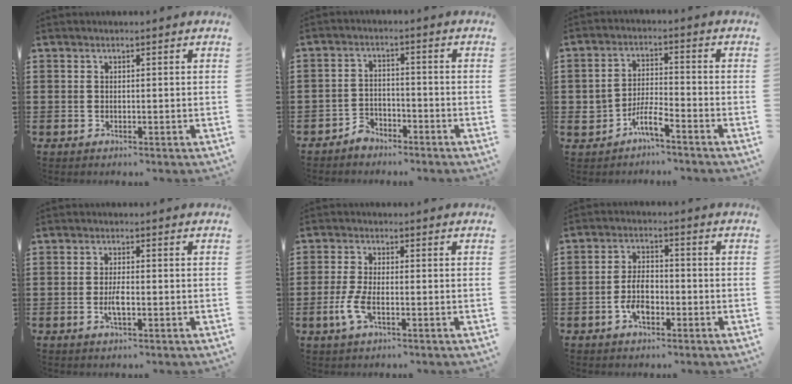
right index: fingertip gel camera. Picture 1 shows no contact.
{"total": 3.3, "force": [-2.9, 1.4, 0.4], "torque": [-0.012, 0.012, -0.059]}
{"total": 4.5, "force": [-3.1, 1.3, 3.0], "torque": [-0.074, 0.002, -0.064]}
{"total": 2.8, "force": [-0.8, 0.9, 2.6], "torque": [-0.054, 0.000, -0.016]}
{"total": 4.0, "force": [-1.5, 1.3, 3.5], "torque": [-0.088, -0.009, -0.032]}
{"total": 5.3, "force": [-2.0, 2.5, 4.2], "torque": [-0.093, -0.001, -0.040]}